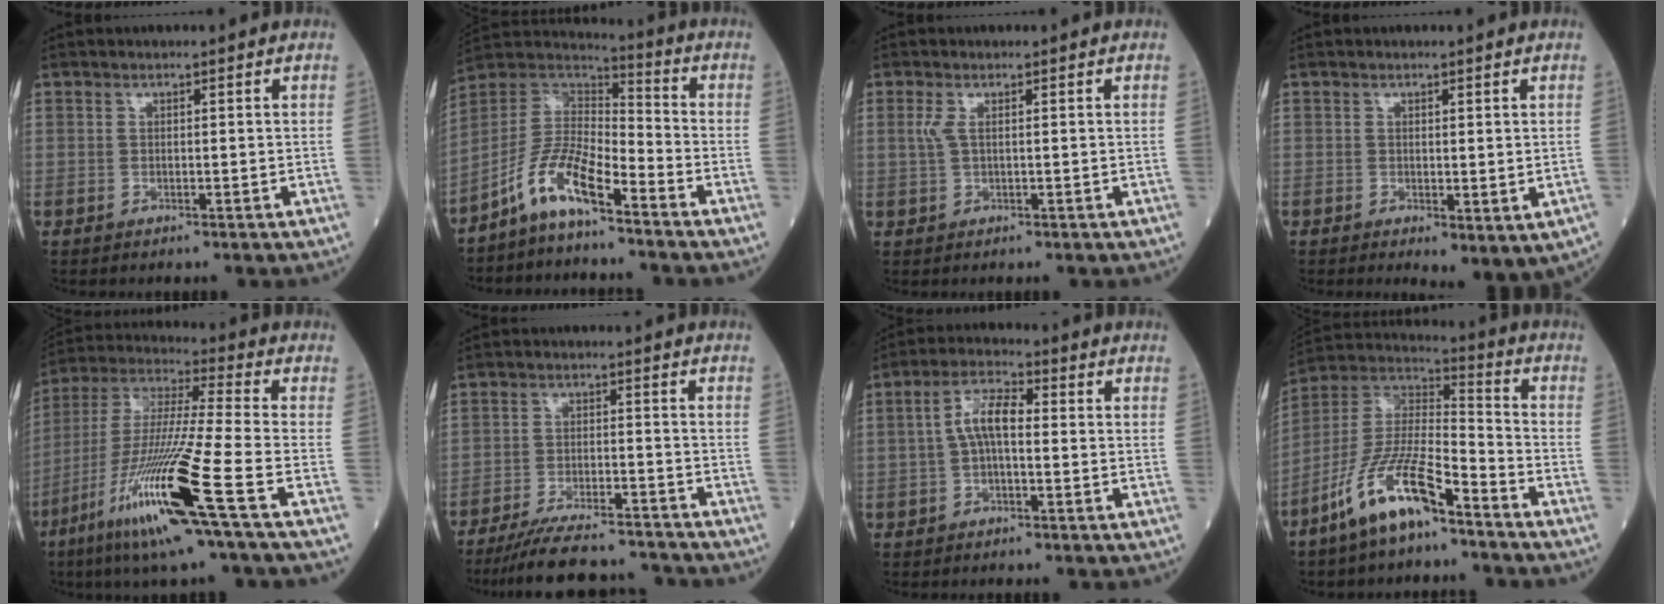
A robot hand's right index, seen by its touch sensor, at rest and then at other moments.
{"total": 10.0, "force": [-6.5, 2.7, 7.2], "torque": [-0.158, 0.014, -0.128]}
{"total": 1.7, "force": [0.5, 0.5, 1.6], "torque": [-0.047, 0.005, 0.012]}
{"total": 4.5, "force": [-1.0, 1.6, 4.0], "torque": [-0.051, -0.014, -0.005]}
{"total": 19.1, "force": [-8.7, -0.6, 17.0], "torque": [-0.375, -0.044, -0.173]}
{"total": 13.1, "force": [-12.2, 1.8, 4.4], "torque": [-0.073, 0.002, -0.187]}
{"total": 5.9, "force": [0.1, 2.2, 5.5], "torque": [-0.111, 0.018, -0.002]}
{"total": 13.6, "force": [-8.9, 3.1, 9.9], "torque": [-0.206, 0.000, -0.169]}